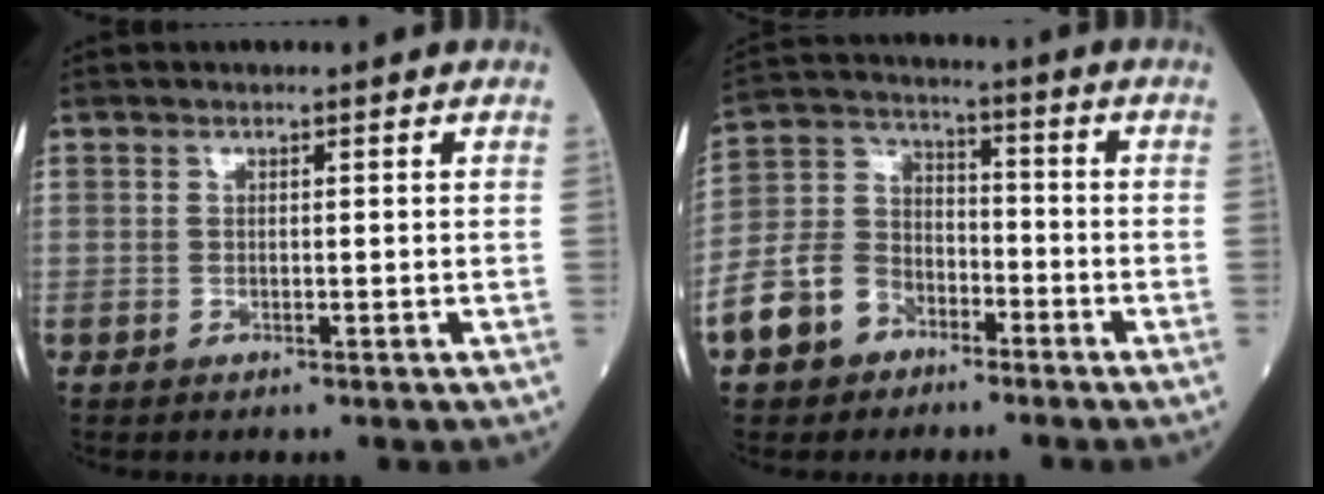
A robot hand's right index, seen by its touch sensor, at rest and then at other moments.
{"total": 9.8, "force": [-5.5, 7.0, 4.0], "torque": [-0.110, 0.021, -0.106]}